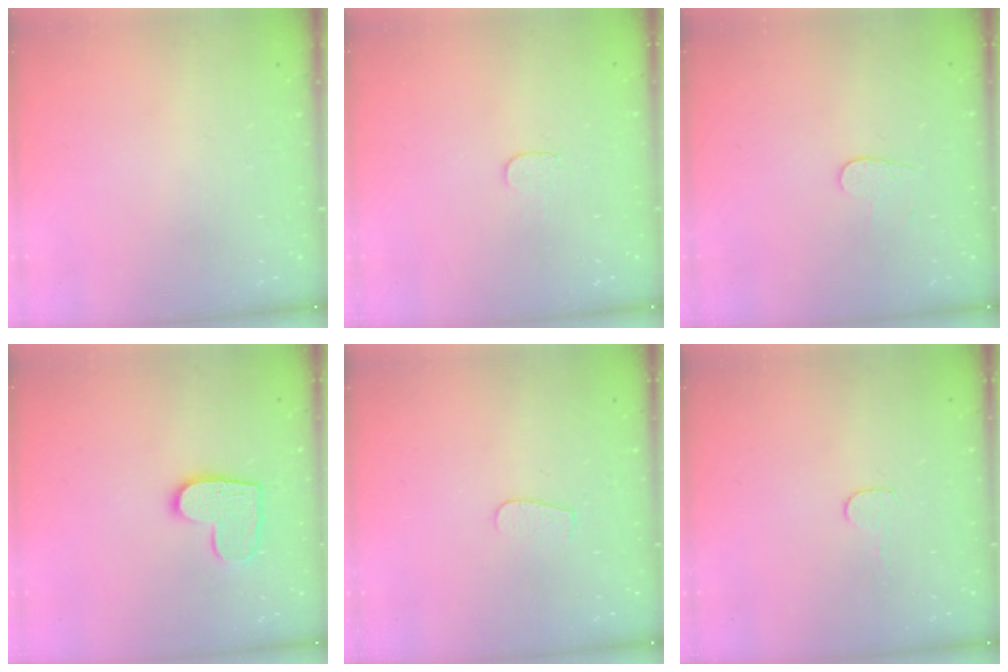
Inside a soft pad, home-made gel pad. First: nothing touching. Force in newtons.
{"total": 3.7, "press": 3.7, "slide": 0.4}
{"total": 3.1, "press": 3.1, "slide": 0.3}
{"total": 10.8, "press": 10.8, "slide": 0.7}
{"total": 3.1, "press": 3.1, "slide": 0.2}
{"total": 3.2, "press": 3.1, "slide": 0.3}